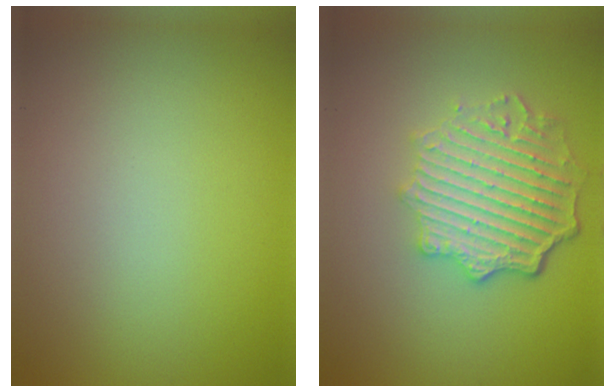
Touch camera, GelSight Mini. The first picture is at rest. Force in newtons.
{"total": 6.0, "press": 4.7, "slide": 3.8}